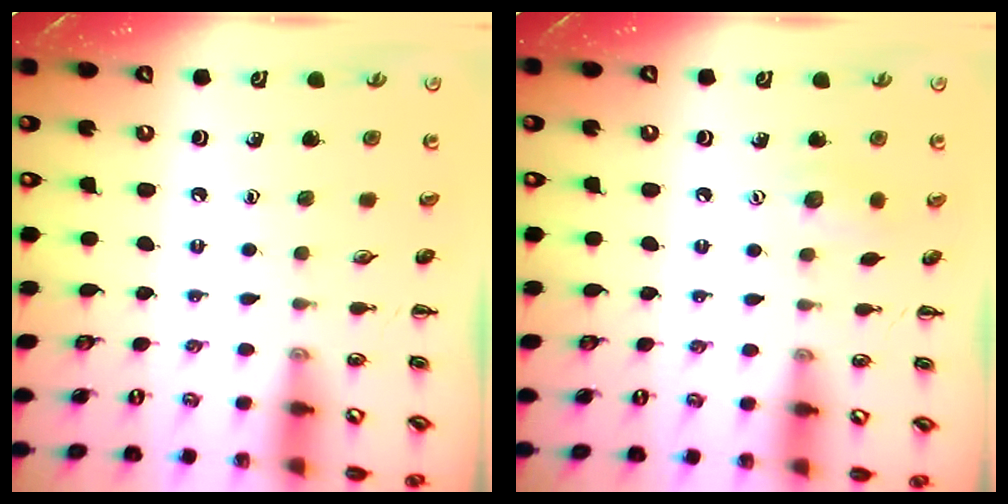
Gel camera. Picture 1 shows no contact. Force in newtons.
{"total": 6.7, "press": 6.5, "slide": 1.4}